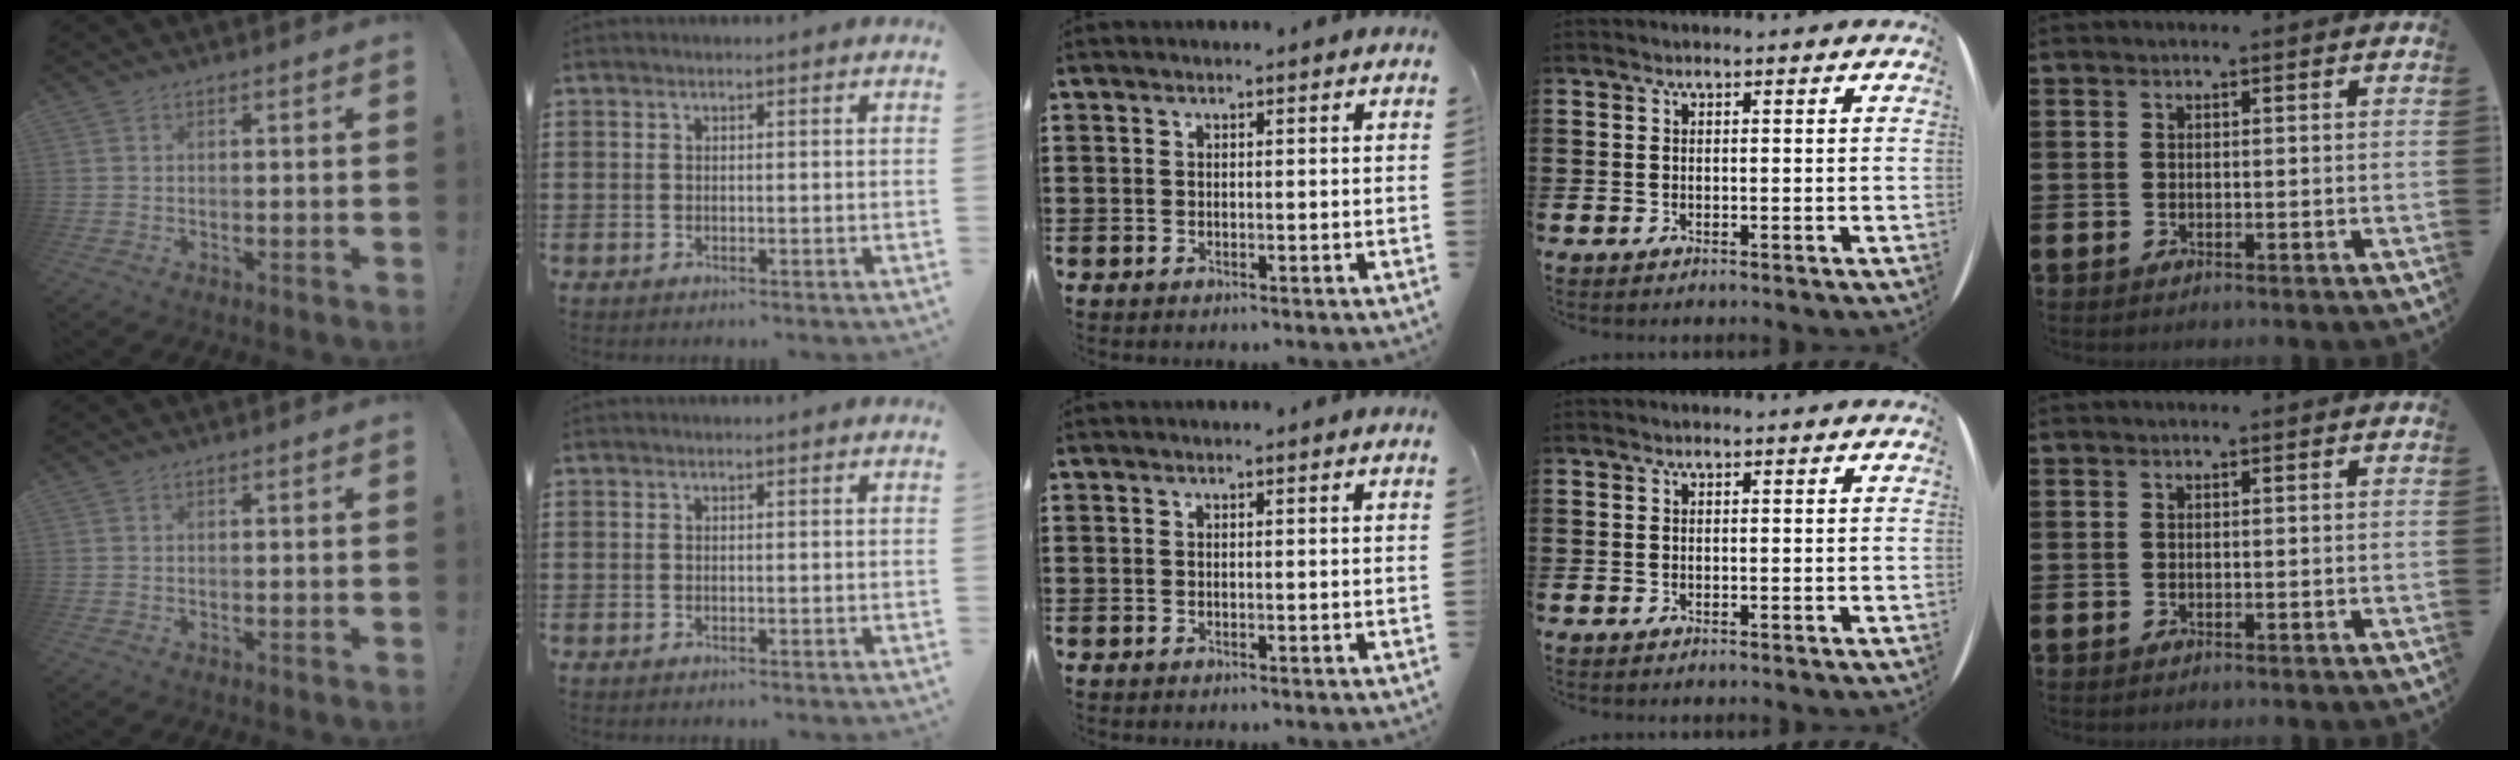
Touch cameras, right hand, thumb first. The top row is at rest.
{}